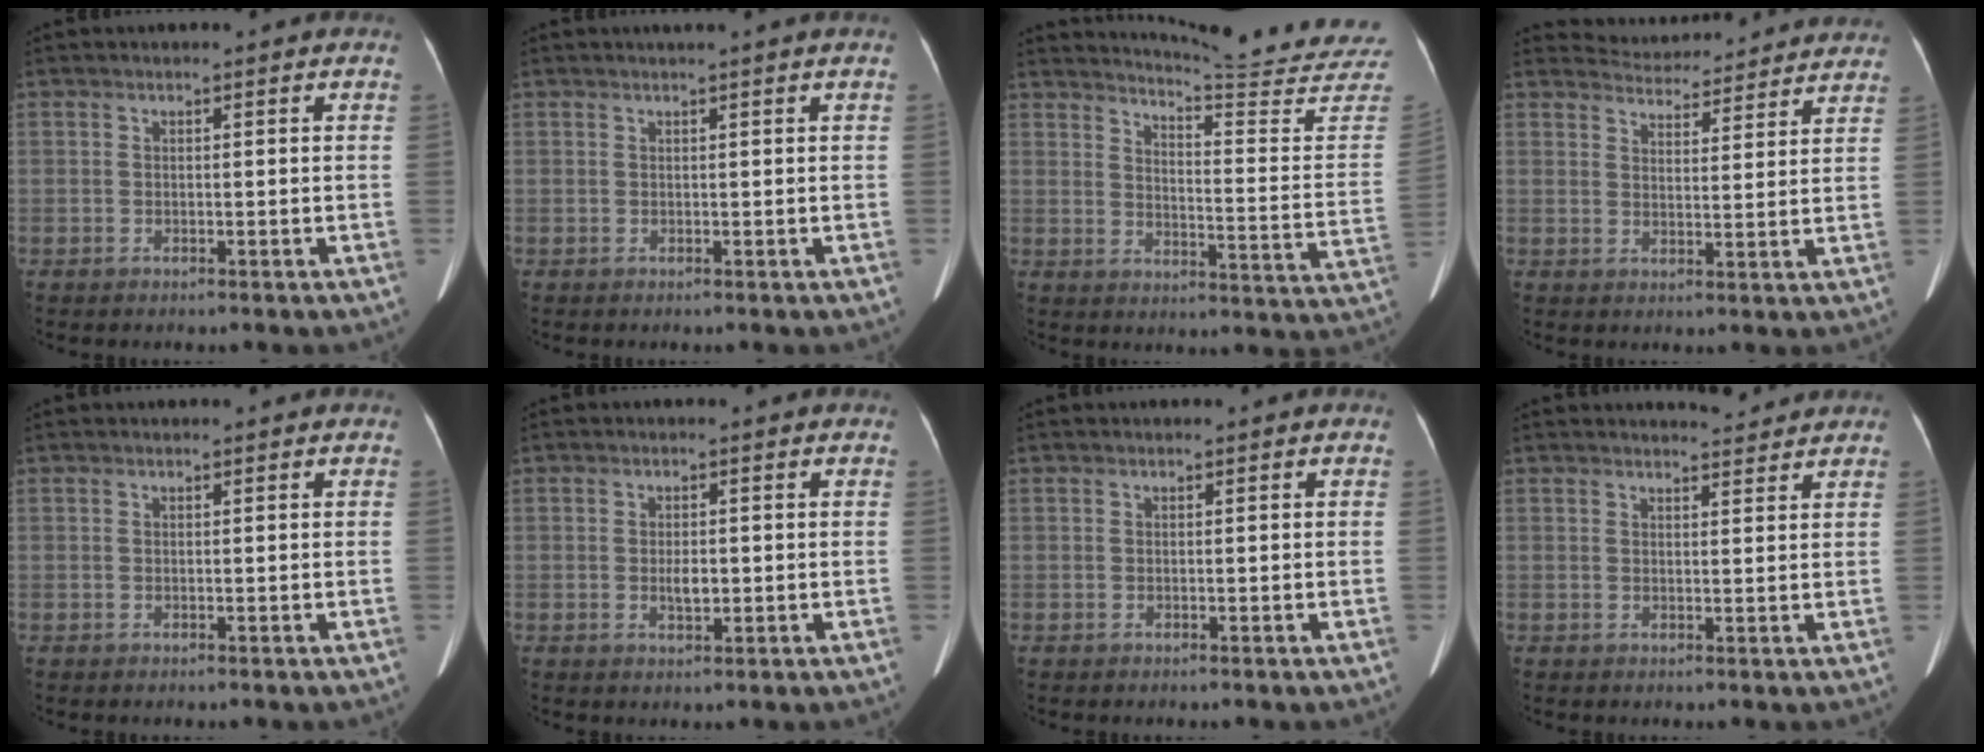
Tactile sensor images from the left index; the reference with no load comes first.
{"total": 3.0, "force": [2.6, -0.8, 1.2], "torque": [-0.016, 0.007, 0.034]}
{"total": 22.0, "force": [21.4, -1.3, 5.1], "torque": [-0.081, -0.151, 0.247]}
{"total": 13.6, "force": [13.2, 2.7, 1.9], "torque": [-0.012, 0.011, 0.157]}
{"total": 0.0}
{"total": 2.1, "force": [-0.3, 1.0, 1.9], "torque": [-0.036, -0.003, -0.003]}
{"total": 0.0}
{"total": 3.1, "force": [3.1, 0.3, 0.3], "torque": [-0.010, -0.001, 0.038]}